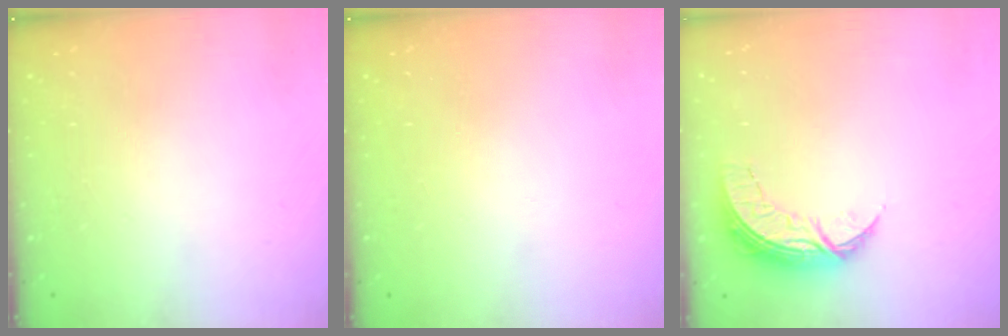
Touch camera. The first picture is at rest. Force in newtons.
{"total": 0.0}
{"total": 8.8, "press": 8.8, "slide": 0.6}